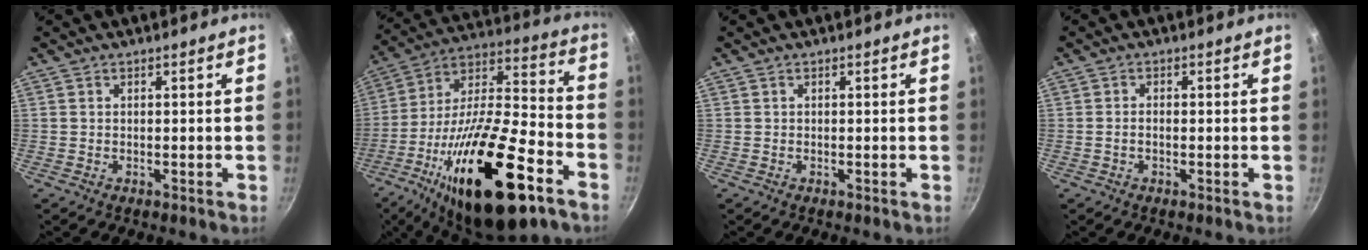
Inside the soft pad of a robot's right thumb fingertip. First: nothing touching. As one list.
[{"total": 30.7, "force": [-14.6, 10.7, 24.7], "torque": [-0.399, 0.054, -0.249]}, {"total": 0.0}, {"total": 1.4, "force": [-0.3, 0.8, 1.0], "torque": [-0.023, 0.008, -0.008]}]